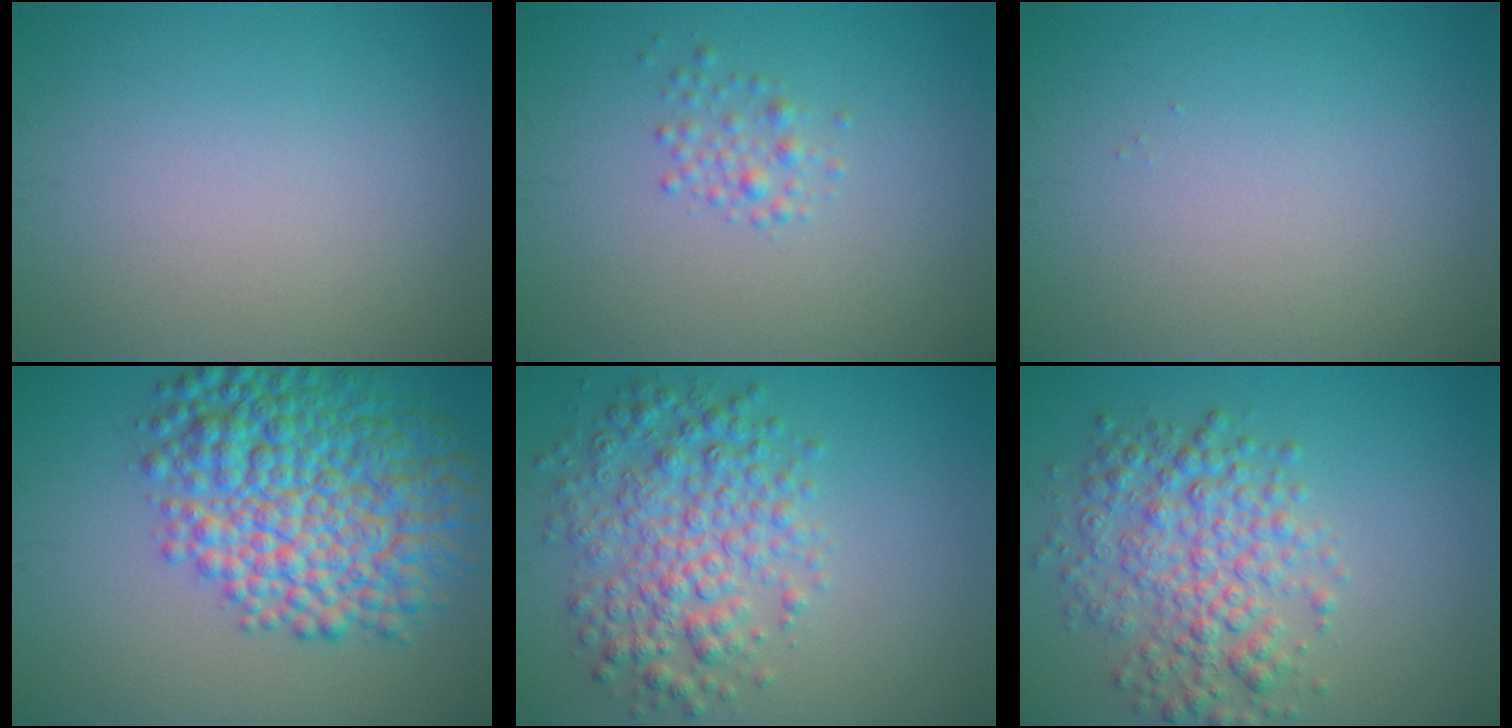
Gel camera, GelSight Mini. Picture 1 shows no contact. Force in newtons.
{"total": 1.4, "press": 1.4, "slide": 0.0}
{"total": 0.0}
{"total": 10.5, "press": 10.5, "slide": 0.0}
{"total": 5.6, "press": 5.6, "slide": 0.1}
{"total": 5.5, "press": 5.5, "slide": 0.1}